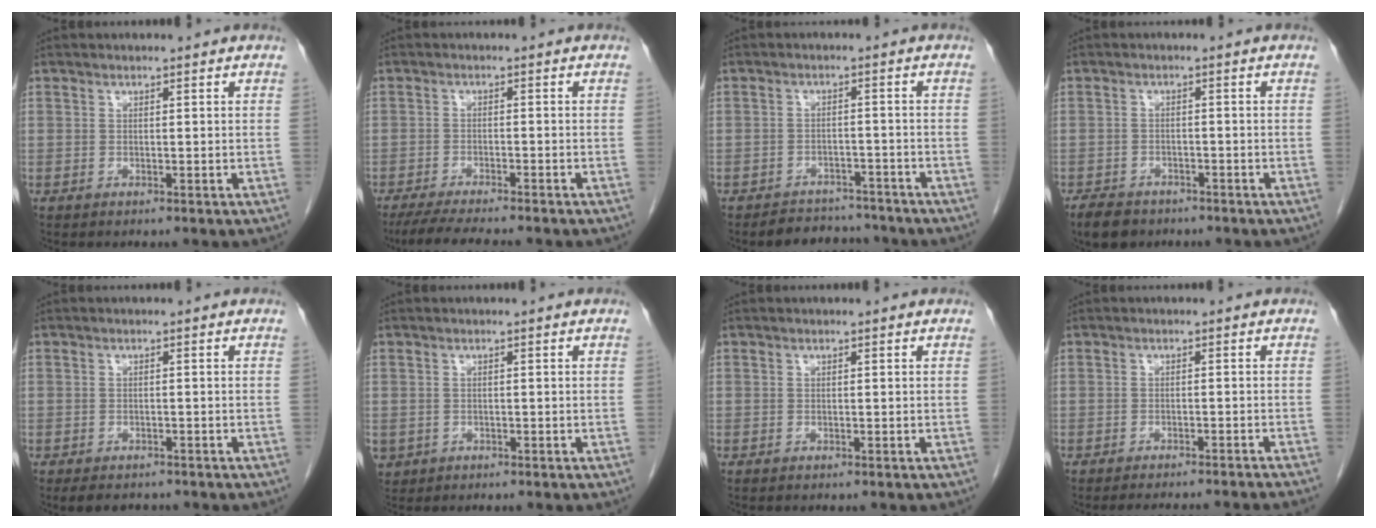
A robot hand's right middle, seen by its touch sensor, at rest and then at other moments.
{"total": 8.4, "force": [-7.2, 0.6, 4.2], "torque": [-0.065, -0.019, -0.113]}
{"total": 5.9, "force": [-5.4, 2.3, 0.2], "torque": [0.011, 0.009, -0.076]}
{"total": 4.8, "force": [-3.7, 2.6, 1.6], "torque": [-0.029, -0.001, -0.060]}
{"total": 4.2, "force": [-3.5, 1.9, 1.5], "torque": [-0.017, -0.003, -0.046]}
{"total": 2.3, "force": [-1.0, 2.1, 0.5], "torque": [-0.008, 0.001, -0.010]}
{"total": 0.0}
{"total": 9.5, "force": [-8.8, -0.4, 3.4], "torque": [-0.025, -0.011, -0.105]}